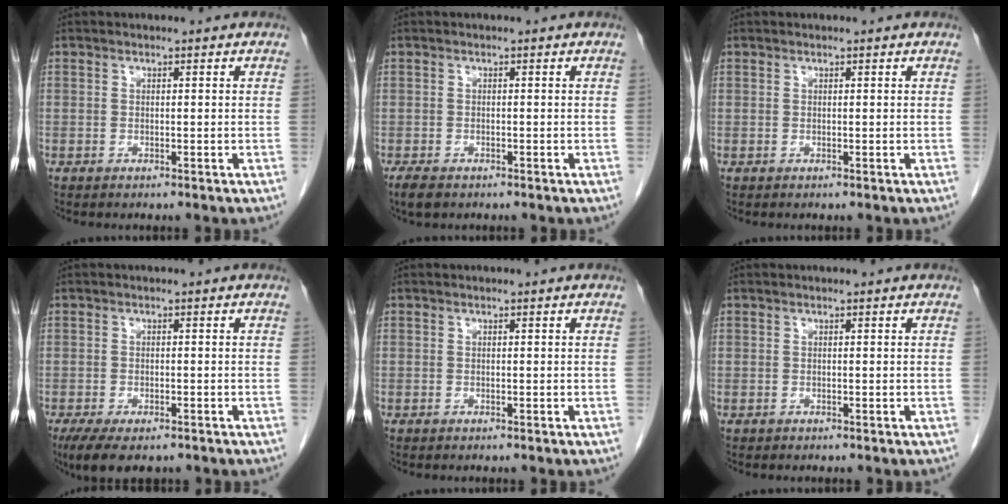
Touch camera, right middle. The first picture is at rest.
{"total": 2.6, "force": [-1.9, 1.2, 1.3], "torque": [-0.029, -0.004, -0.027]}
{"total": 0.0}
{"total": 6.8, "force": [-5.0, 2.6, 3.9], "torque": [-0.063, -0.012, -0.077]}
{"total": 0.0}
{"total": 0.0}